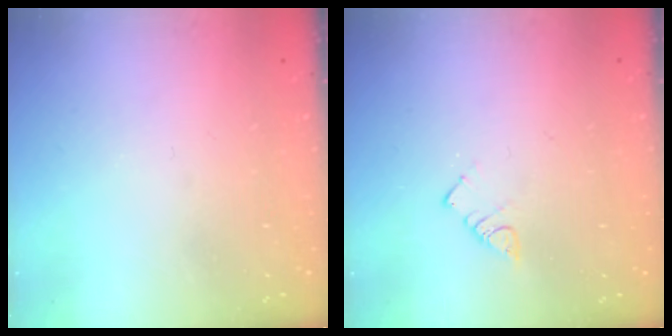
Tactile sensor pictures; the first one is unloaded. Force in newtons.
{"total": 3.1, "press": 3.1, "slide": 0.3}